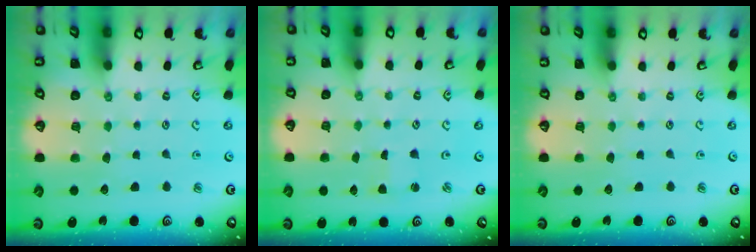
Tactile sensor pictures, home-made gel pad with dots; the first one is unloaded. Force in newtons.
{"total": 0.9, "press": 0.9, "slide": 0.1}
{"total": 0.0}